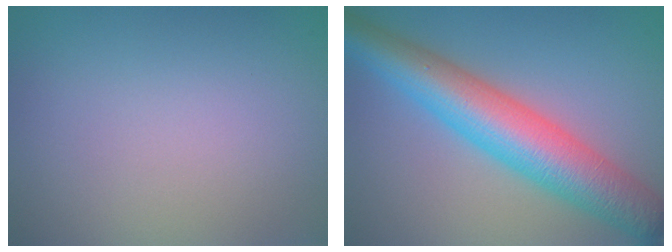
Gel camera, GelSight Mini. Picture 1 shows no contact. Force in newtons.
{"total": 8.5, "press": 8.5, "slide": 0.1}